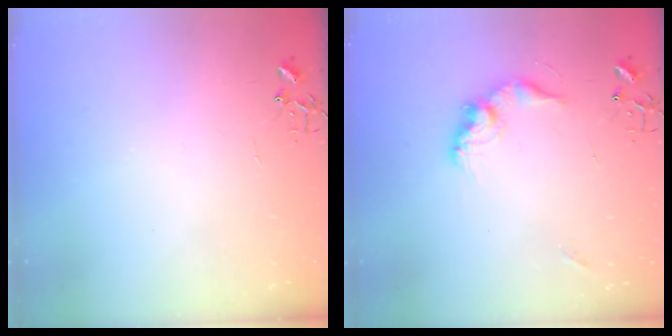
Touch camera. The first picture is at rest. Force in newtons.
{"total": 12.6, "press": 12.6, "slide": 0.7}